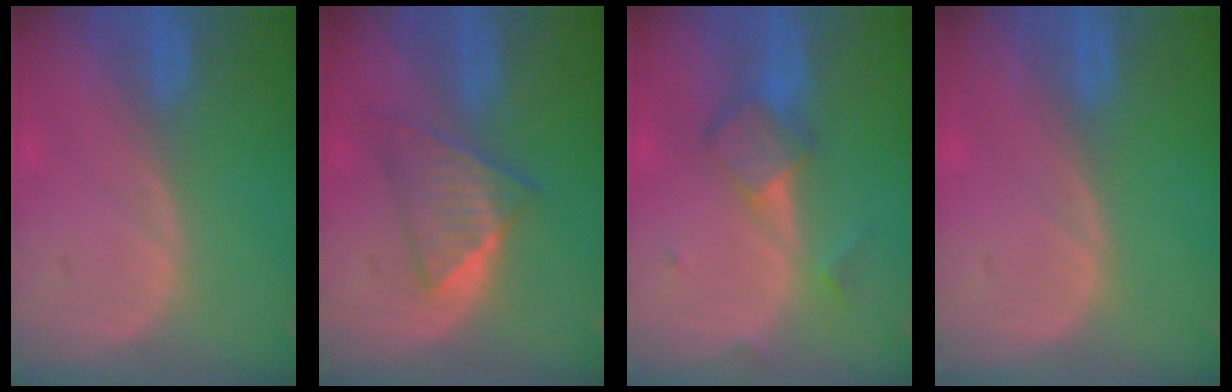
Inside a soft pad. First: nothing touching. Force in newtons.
{"total": 6.0, "press": 5.6, "slide": 1.9}
{"total": 5.9, "press": 5.1, "slide": 3.0}
{"total": 0.0}